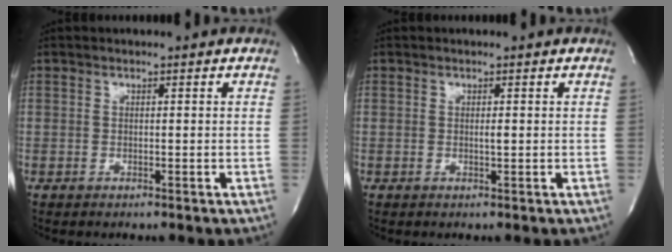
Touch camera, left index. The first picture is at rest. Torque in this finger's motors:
{"motor_torque": [0.16, -0.06, 0.00, 0.00]}